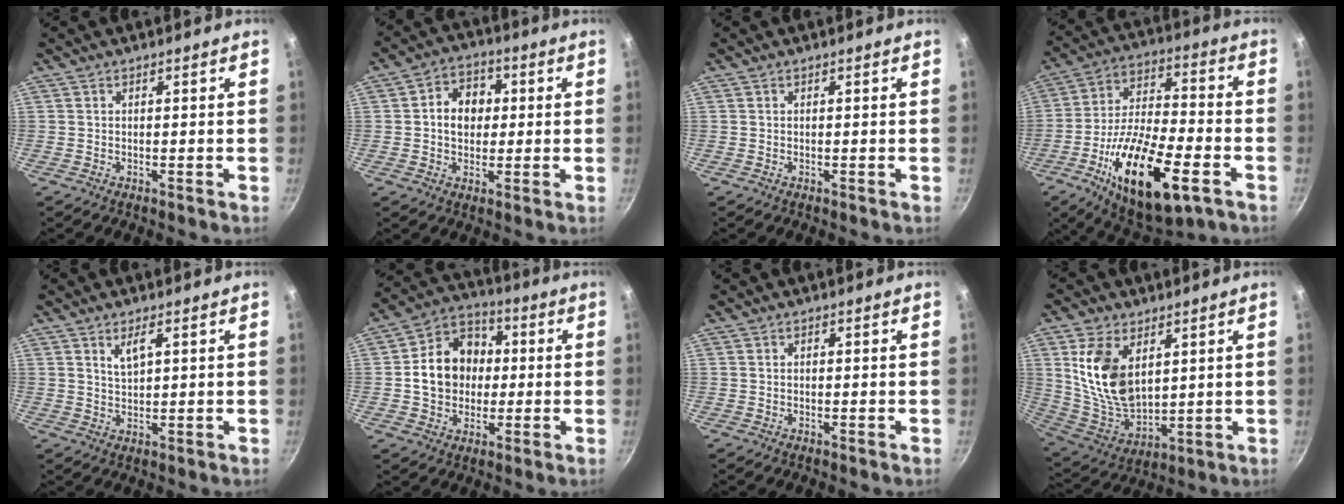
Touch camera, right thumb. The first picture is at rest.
{"total": 8.2, "force": [0.8, 6.6, 4.8], "torque": [-0.041, 0.011, 0.002]}
{"total": 0.0}
{"total": 23.9, "force": [-9.9, 9.4, 19.6], "torque": [-0.323, 0.023, -0.164]}
{"total": 3.7, "force": [1.7, 1.5, 2.9], "torque": [-0.049, -0.006, 0.036]}
{"total": 13.6, "force": [0.4, 11.3, 7.6], "torque": [-0.094, 0.027, -0.003]}
{"total": 0.7, "force": [0.1, 0.6, 0.3], "torque": [-0.004, 0.004, 0.002]}
{"total": 15.3, "force": [4.7, 9.3, 11.3], "torque": [-0.196, -0.040, 0.106]}